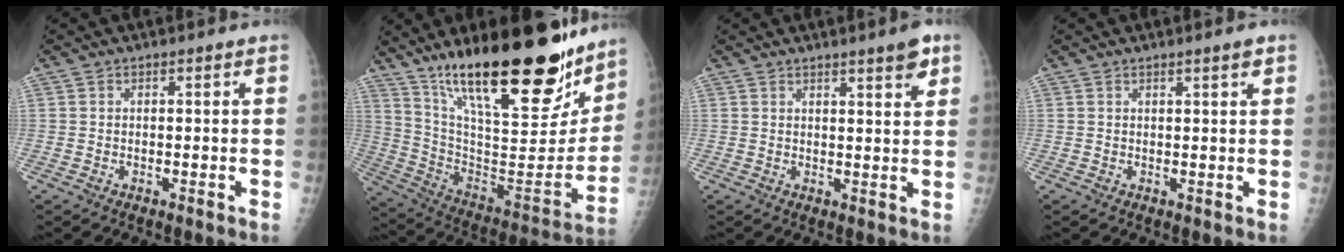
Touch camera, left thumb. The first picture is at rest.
{"total": 33.4, "force": [22.0, 9.5, 23.2], "torque": [-0.340, -0.071, 0.361]}
{"total": 4.4, "force": [3.0, 0.7, 3.1], "torque": [-0.036, -0.019, 0.040]}
{"total": 1.5, "force": [1.1, 0.0, 1.0], "torque": [-0.011, -0.007, 0.017]}